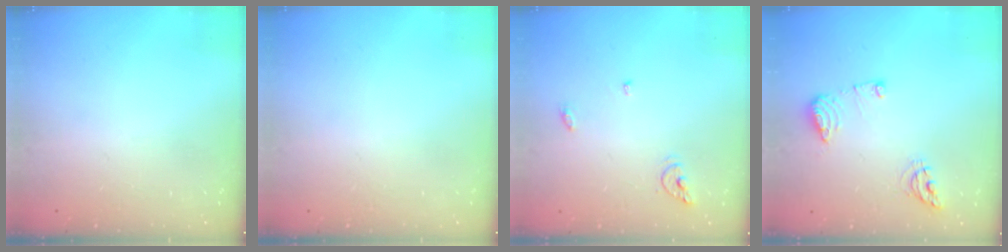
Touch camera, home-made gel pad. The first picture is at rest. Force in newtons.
{"total": 0.0}
{"total": 5.8, "press": 5.8, "slide": 0.4}
{"total": 9.0, "press": 8.9, "slide": 0.9}